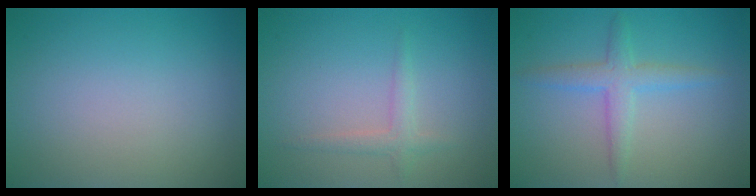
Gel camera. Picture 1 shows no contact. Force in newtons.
{"total": 1.5, "press": 1.5, "slide": 0.0}
{"total": 2.7, "press": 2.7, "slide": 0.1}